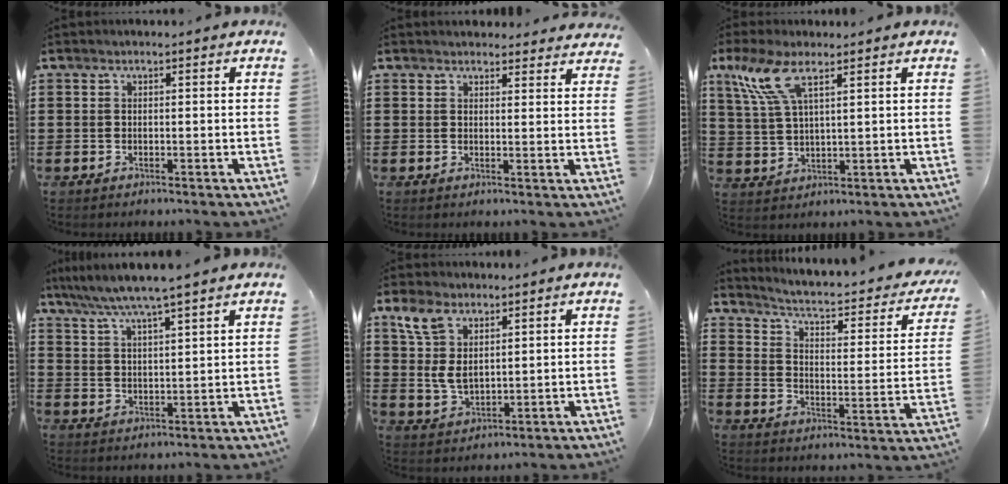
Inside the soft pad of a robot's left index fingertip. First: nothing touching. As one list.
[{"total": 2.7, "force": [2.6, 0.4, 0.0], "torque": [0.001, -0.011, 0.049]}, {"total": 8.4, "force": [4.9, 2.2, 6.4], "torque": [-0.154, -0.001, 0.084]}, {"total": 5.4, "force": [4.7, -0.7, 2.6], "torque": [-0.066, -0.023, 0.079]}, {"total": 6.6, "force": [3.0, 4.1, 4.1], "torque": [-0.101, 0.009, 0.055]}, {"total": 4.0, "force": [2.9, 0.5, 2.6], "torque": [-0.069, -0.032, 0.039]}]